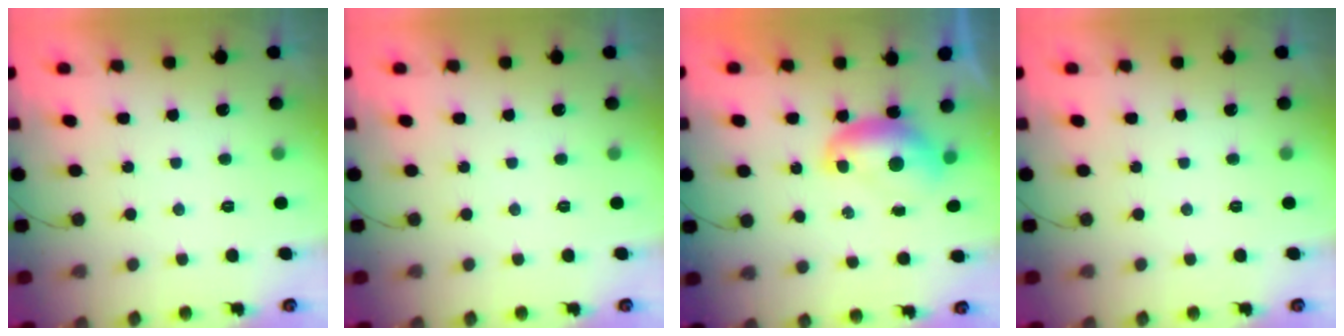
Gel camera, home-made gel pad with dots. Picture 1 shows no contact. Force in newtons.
{"total": 0.0}
{"total": 7.6, "press": 7.6, "slide": 0.3}
{"total": 0.0}